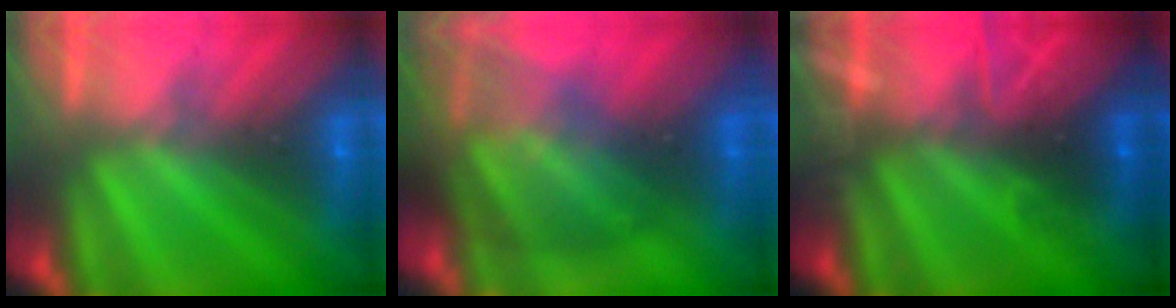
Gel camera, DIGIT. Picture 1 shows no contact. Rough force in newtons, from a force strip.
{"total": 7.3}
{"total": 2.9}